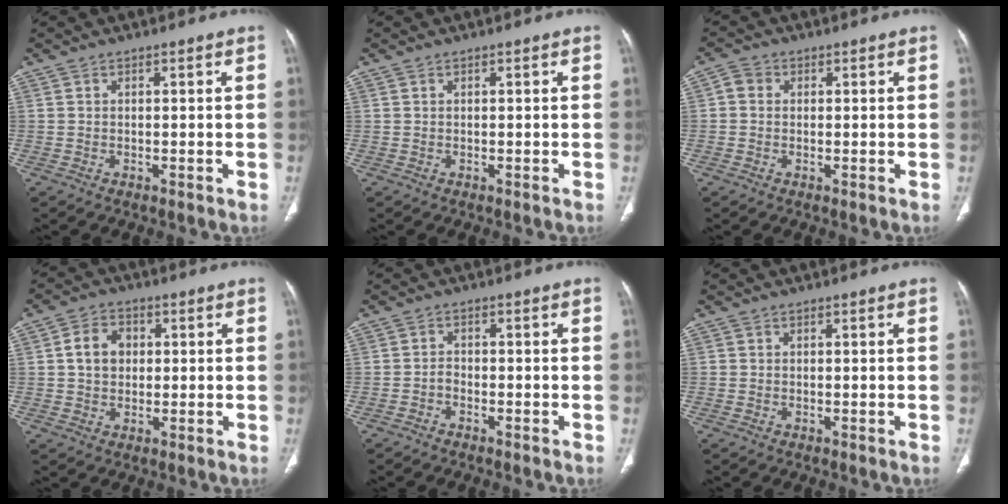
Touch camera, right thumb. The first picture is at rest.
{"total": 0.0}
{"total": 2.5, "force": [0.2, 2.2, 1.1], "torque": [-0.015, 0.007, -0.001]}
{"total": 6.3, "force": [0.9, 5.0, 3.7], "torque": [-0.047, 0.006, 0.011]}
{"total": 1.5, "force": [-1.2, 0.8, 0.6], "torque": [-0.008, 0.013, -0.023]}
{"total": 0.0}